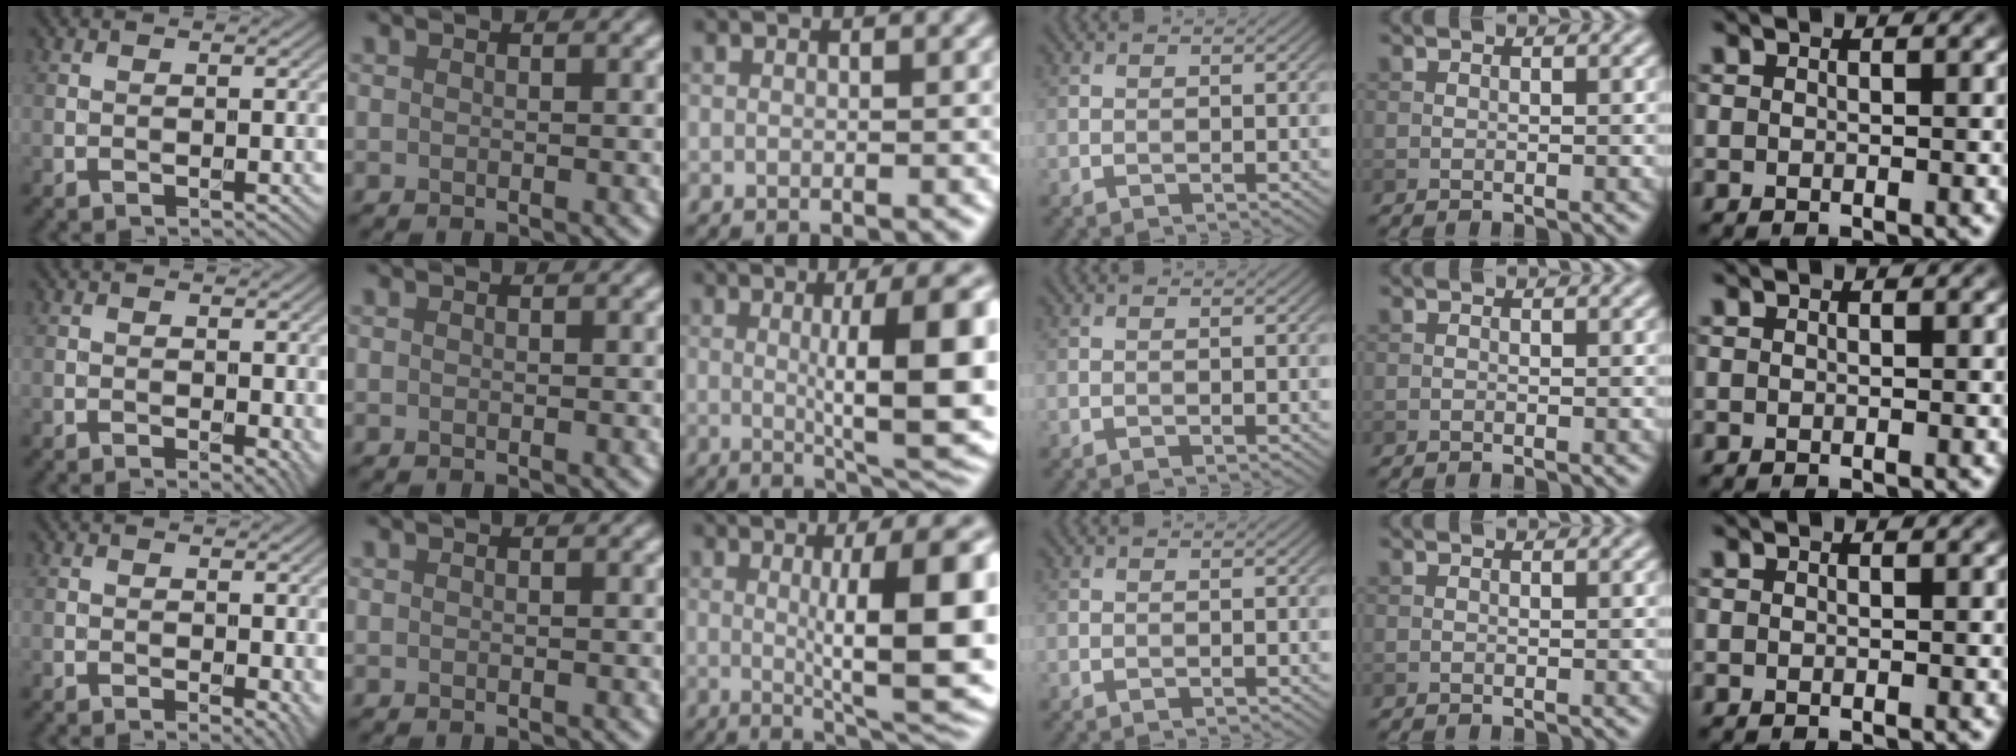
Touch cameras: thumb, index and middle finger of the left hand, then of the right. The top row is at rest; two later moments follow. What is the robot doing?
{"motion": "unscrew", "object": "dispenser bottle"}